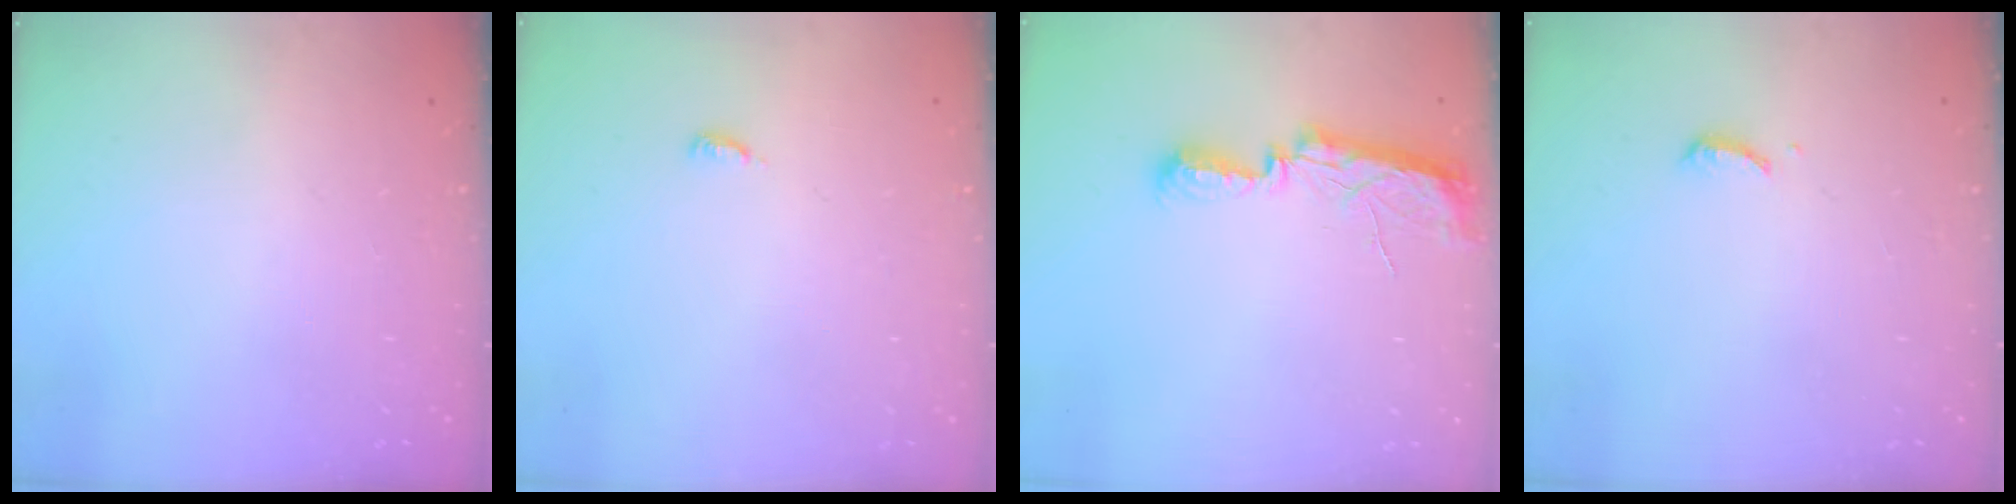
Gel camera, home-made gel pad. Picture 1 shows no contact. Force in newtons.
{"total": 2.9, "press": 2.9, "slide": 0.2}
{"total": 8.5, "press": 8.3, "slide": 2.0}
{"total": 7.1, "press": 7.0, "slide": 0.8}